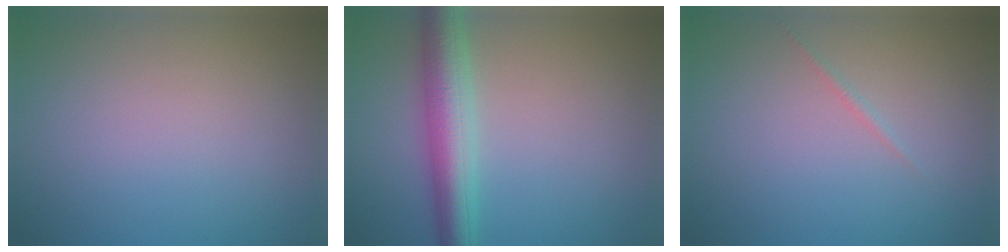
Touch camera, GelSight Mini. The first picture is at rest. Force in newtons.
{"total": 5.8, "press": 5.8, "slide": 0.2}
{"total": 0.6, "press": 0.6, "slide": 0.0}